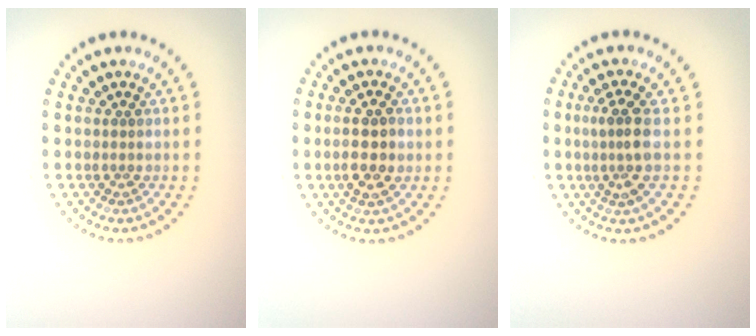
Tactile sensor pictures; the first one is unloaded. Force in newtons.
{"total": 3.0, "press": 2.9, "slide": 0.6}
{"total": 2.6, "press": 2.2, "slide": 1.5}